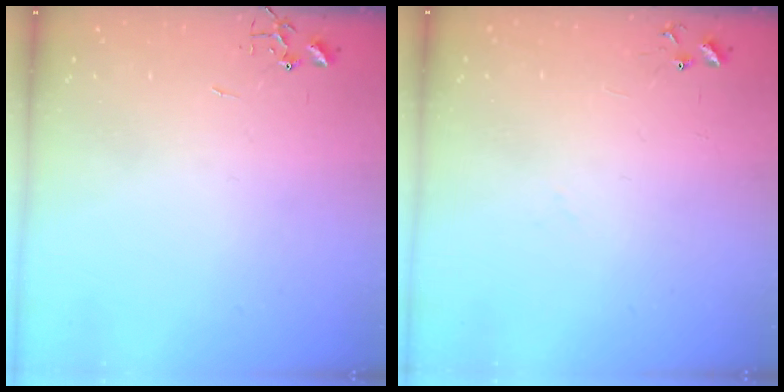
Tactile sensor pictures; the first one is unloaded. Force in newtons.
{"total": 6.8, "press": 6.8, "slide": 0.6}